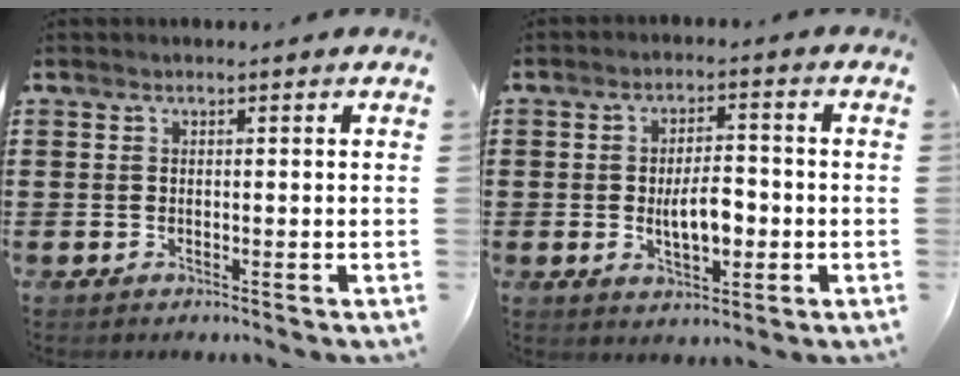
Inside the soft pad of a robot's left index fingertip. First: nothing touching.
{"total": 6.0, "force": [-0.9, 2.7, 5.3], "torque": [-0.078, 0.000, -0.020]}